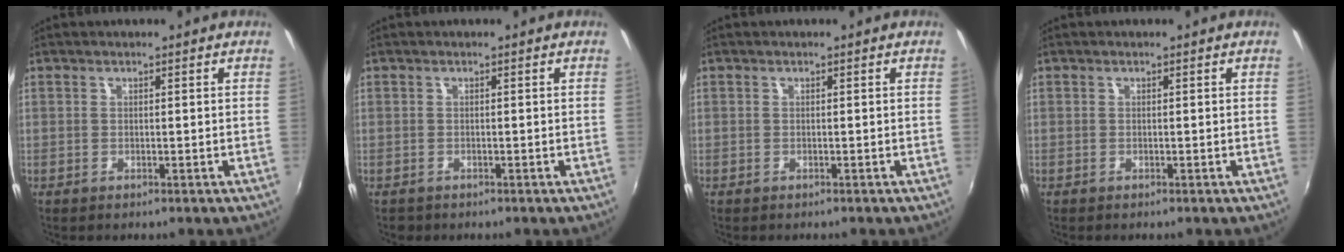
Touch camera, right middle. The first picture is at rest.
{"total": 1.0, "force": [-0.7, 0.7, 0.1], "torque": [-0.007, -0.003, -0.011]}
{"total": 0.0}
{"total": 0.0}